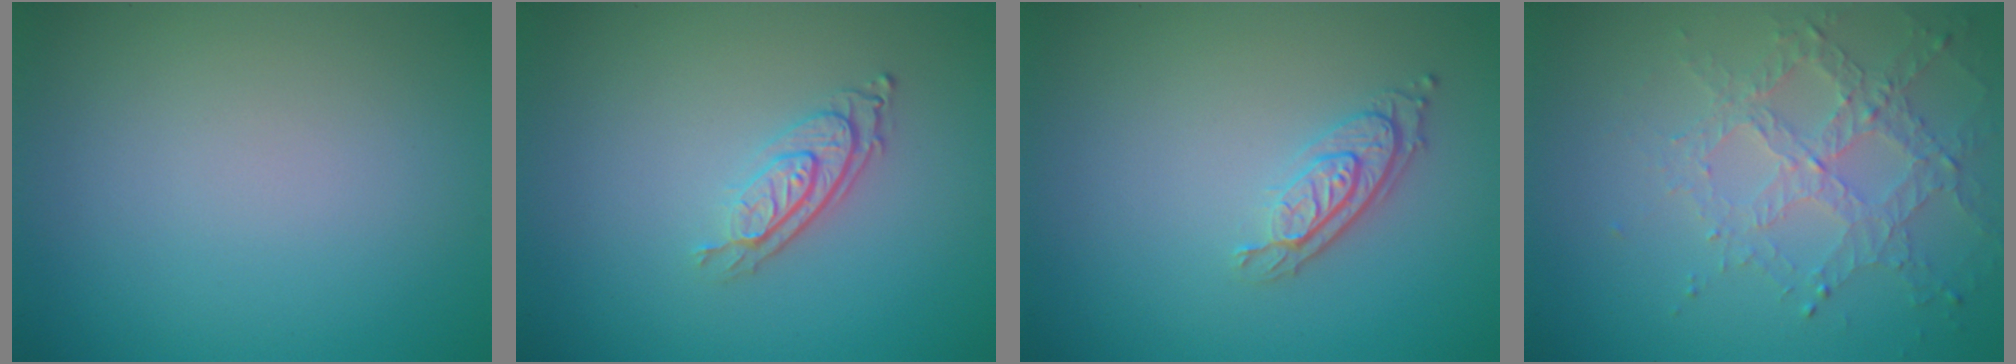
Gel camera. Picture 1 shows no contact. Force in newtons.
{"total": 2.9, "press": 2.1, "slide": 2.1}
{"total": 2.9, "press": 2.0, "slide": 2.0}
{"total": 3.4, "press": 2.8, "slide": 1.9}